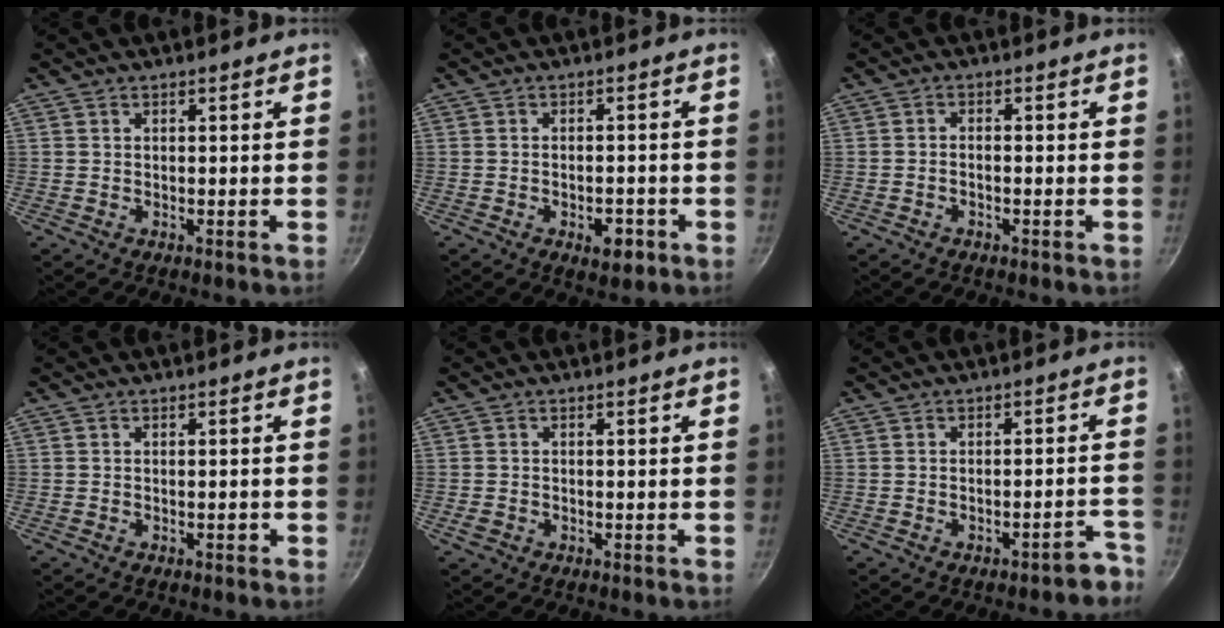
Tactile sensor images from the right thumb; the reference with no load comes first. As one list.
[{"total": 4.5, "force": [-2.1, 2.3, 3.3], "torque": [-0.033, 0.012, -0.025]}, {"total": 1.3, "force": [-0.8, 0.5, 0.9], "torque": [-0.019, 0.013, -0.019]}, {"total": 0.8, "force": [-0.4, 0.3, 0.6], "torque": [-0.008, 0.005, -0.005]}, {"total": 1.3, "force": [-0.6, 1.0, 0.7], "torque": [-0.016, 0.003, -0.010]}, {"total": 4.9, "force": [-3.7, 1.7, 2.7], "torque": [-0.009, 0.049, -0.031]}]